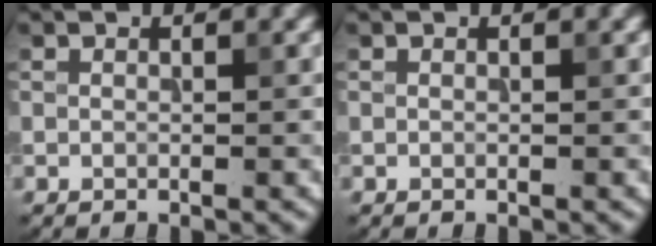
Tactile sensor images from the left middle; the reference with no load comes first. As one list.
[{"total": 0.0}]